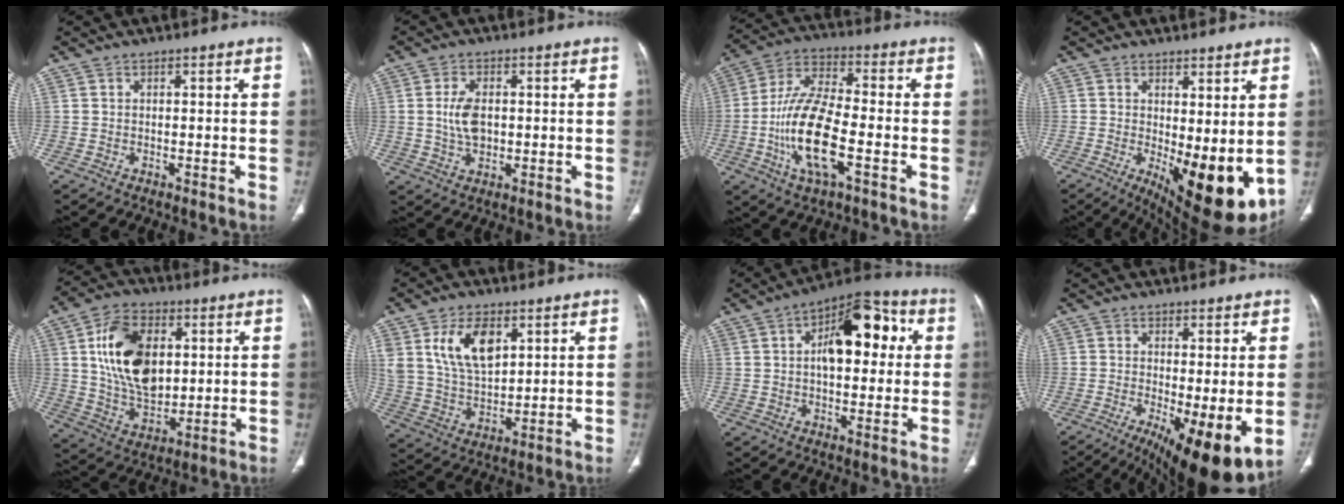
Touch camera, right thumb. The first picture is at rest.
{"total": 5.9, "force": [0.4, 3.7, 4.6], "torque": [-0.085, 0.000, 0.010]}
{"total": 16.0, "force": [-4.4, 5.8, 14.2], "torque": [-0.288, 0.019, -0.083]}
{"total": 14.4, "force": [-0.9, 5.8, 13.2], "torque": [-0.185, -0.034, 0.008]}
{"total": 17.0, "force": [3.8, 10.8, 12.6], "torque": [-0.194, -0.013, 0.074]}
{"total": 12.1, "force": [5.2, 6.9, 8.5], "torque": [-0.137, -0.019, 0.110]}
{"total": 14.9, "force": [2.9, 7.8, 12.3], "torque": [-0.150, 0.027, 0.038]}
{"total": 12.6, "force": [-3.1, 3.7, 11.7], "torque": [-0.177, -0.023, -0.035]}